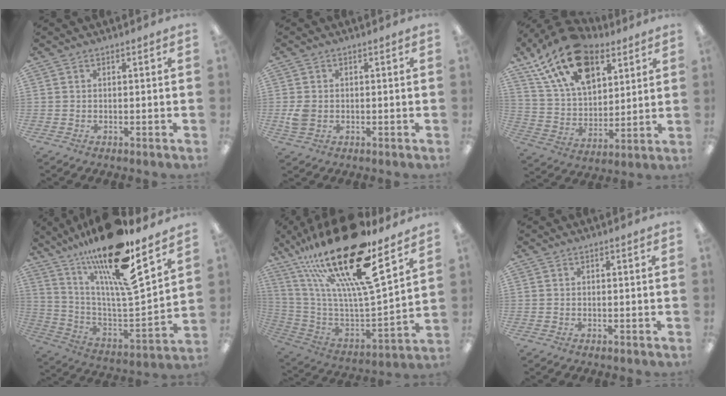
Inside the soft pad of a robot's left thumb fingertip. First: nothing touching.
{"total": 3.8, "force": [-0.4, 3.0, 2.3], "torque": [-0.038, 0.002, -0.008]}
{"total": 20.3, "force": [12.0, 11.6, 11.5], "torque": [-0.217, -0.048, 0.217]}
{"total": 21.6, "force": [16.1, 3.8, 13.9], "torque": [-0.239, -0.111, 0.261]}
{"total": 29.4, "force": [18.4, 8.2, 21.5], "torque": [-0.387, -0.120, 0.304]}
{"total": 0.0}